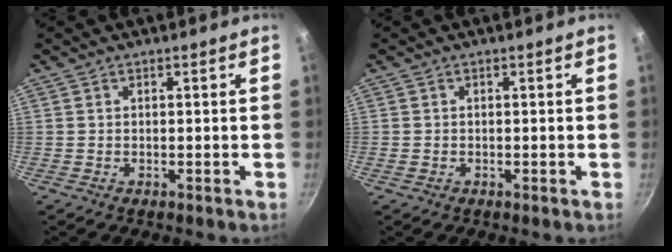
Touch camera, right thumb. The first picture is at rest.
{"total": 0.6, "force": [-0.3, 0.5, 0.3], "torque": [-0.007, 0.000, -0.003]}